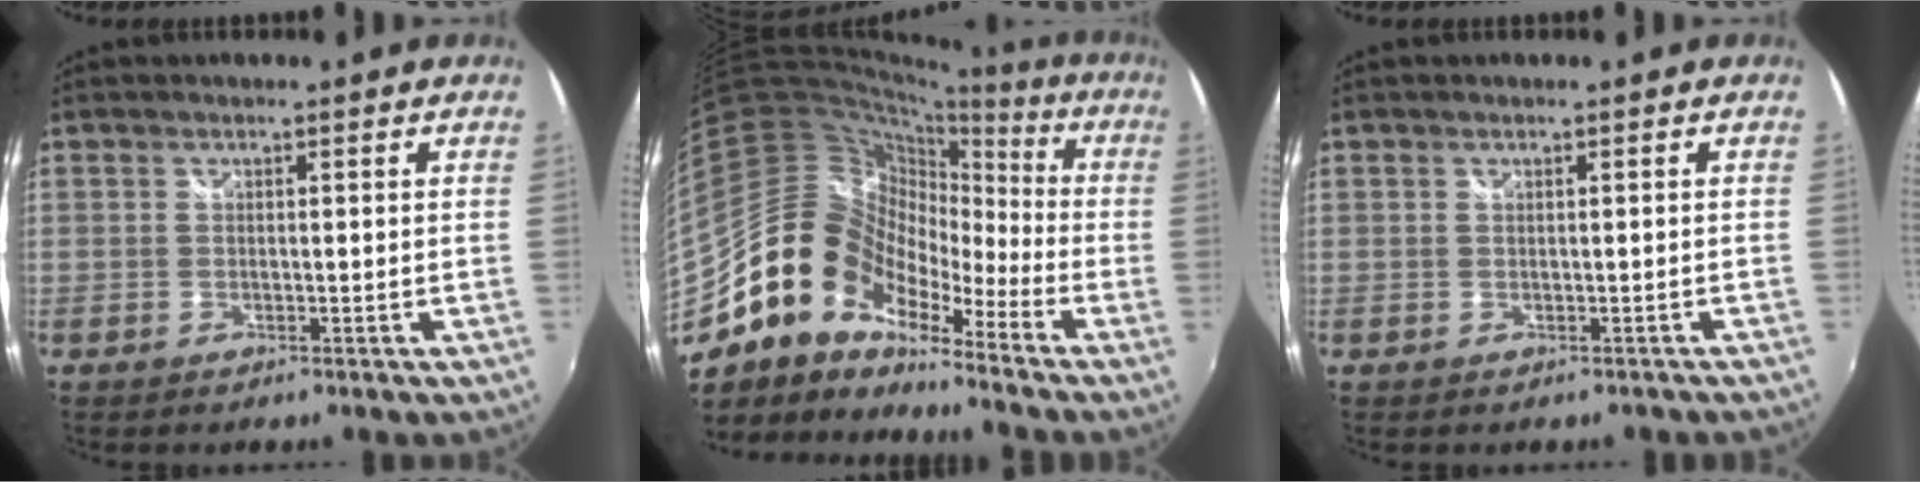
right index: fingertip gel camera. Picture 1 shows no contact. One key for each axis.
{"total": 14.0, "fx": -8.9, "fy": 9.0, "fz": 5.9, "tx": -0.102, "ty": 0.014, "tz": -0.185}
{"total": 1.1, "fx": -0.6, "fy": 0.9, "fz": 0.3, "tx": -0.003, "ty": 0.001, "tz": -0.003}